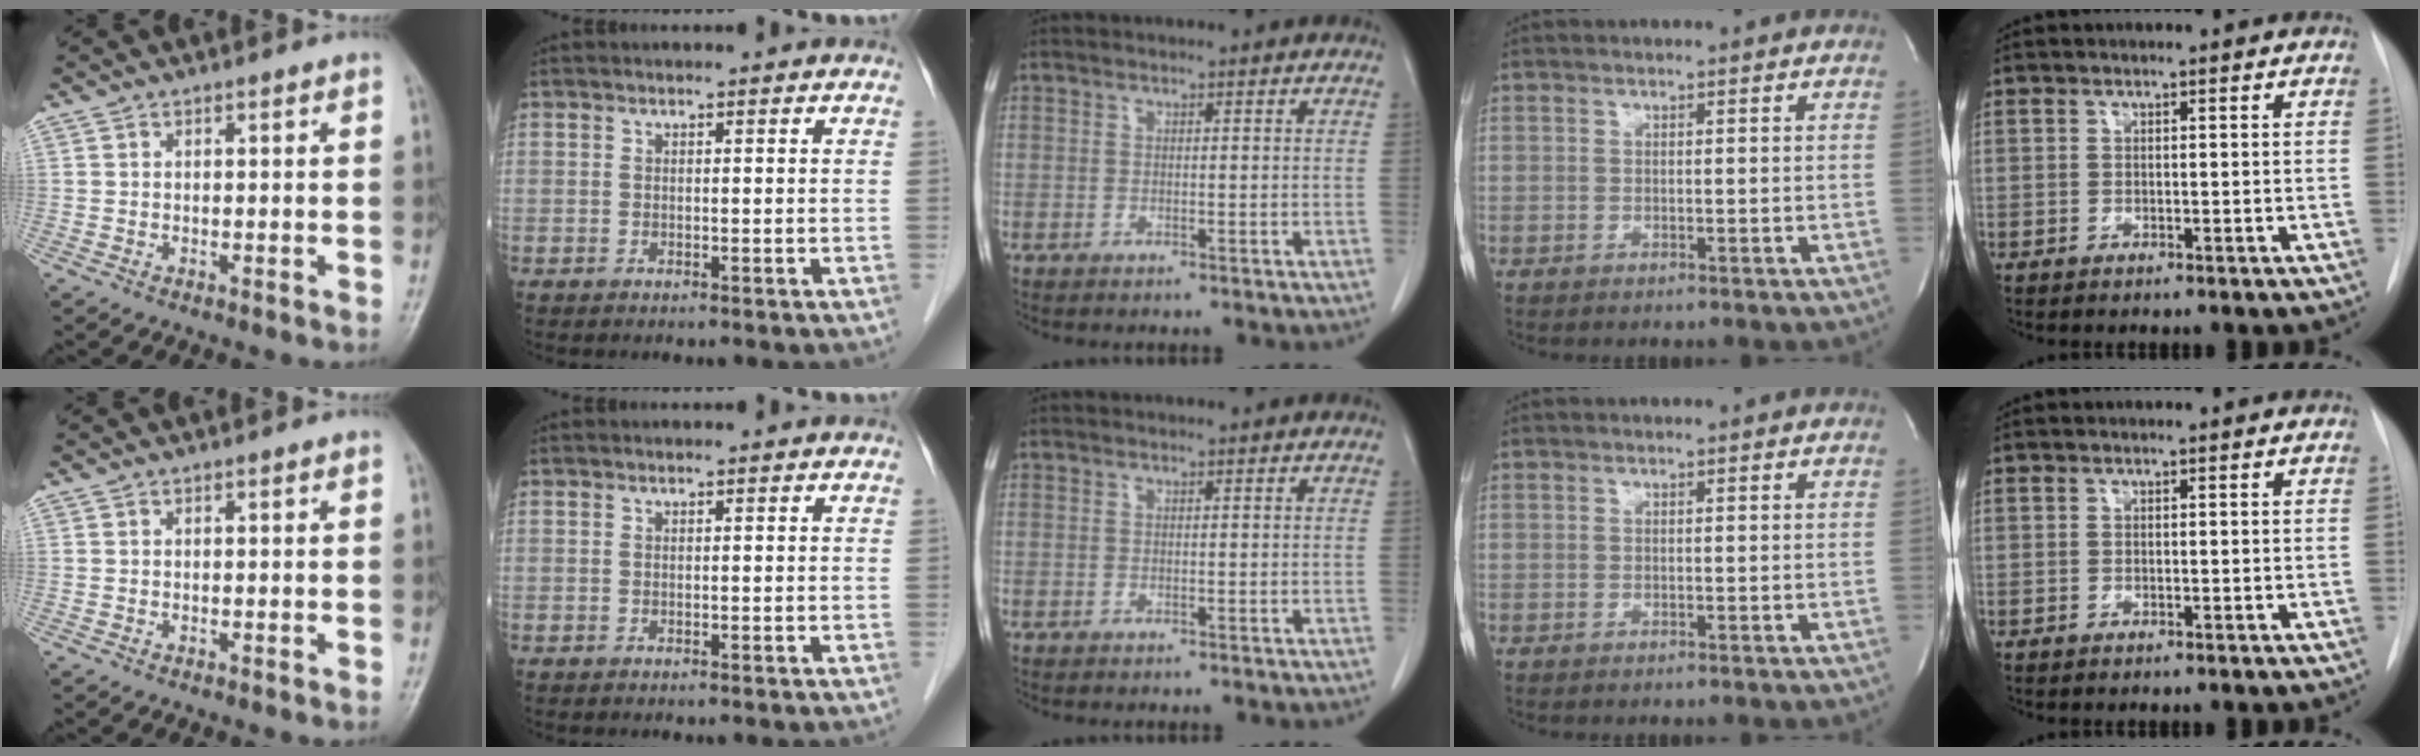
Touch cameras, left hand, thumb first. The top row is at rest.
{}